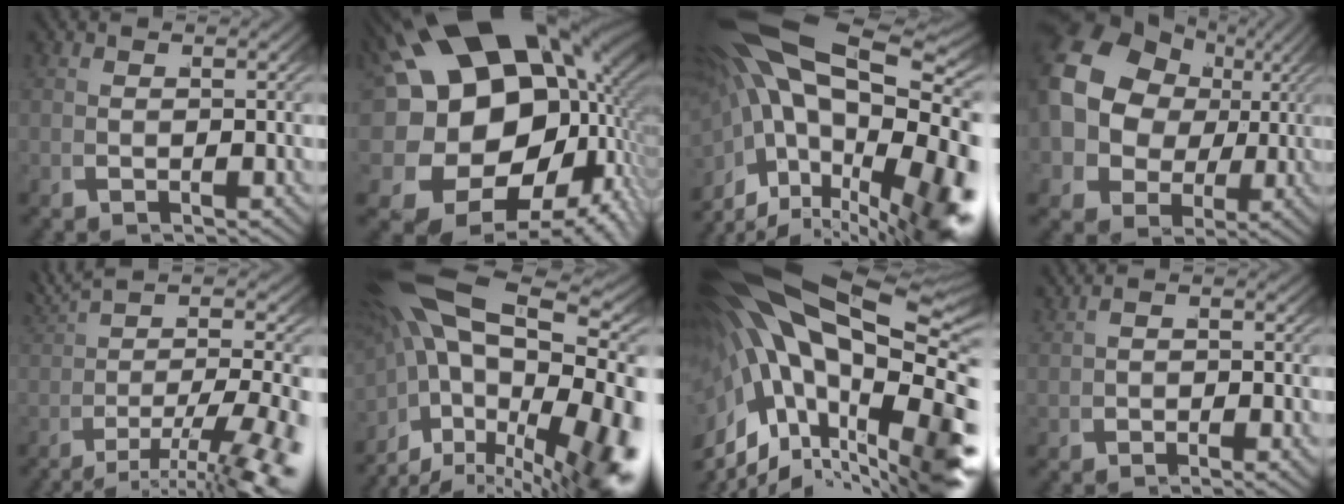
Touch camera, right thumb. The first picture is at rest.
{"total": 27.6, "force": [1.3, 19.9, 19.2], "torque": [-0.363, -0.058, 0.048]}
{"total": 17.1, "force": [-0.6, 9.4, 14.3], "torque": [-0.262, -0.057, 0.025]}
{"total": 12.9, "force": [2.5, 10.5, 7.1], "torque": [-0.184, -0.038, 0.060]}
{"total": 7.9, "force": [-1.3, 2.8, 7.3], "torque": [-0.113, -0.010, 0.000]}
{"total": 14.7, "force": [-1.6, 8.8, 11.7], "torque": [-0.239, -0.066, 0.014]}
{"total": 20.7, "force": [0.7, 12.7, 16.3], "torque": [-0.293, -0.052, 0.049]}
{"total": 1.5, "force": [0.8, -0.4, 1.1], "torque": [-0.018, -0.001, 0.025]}